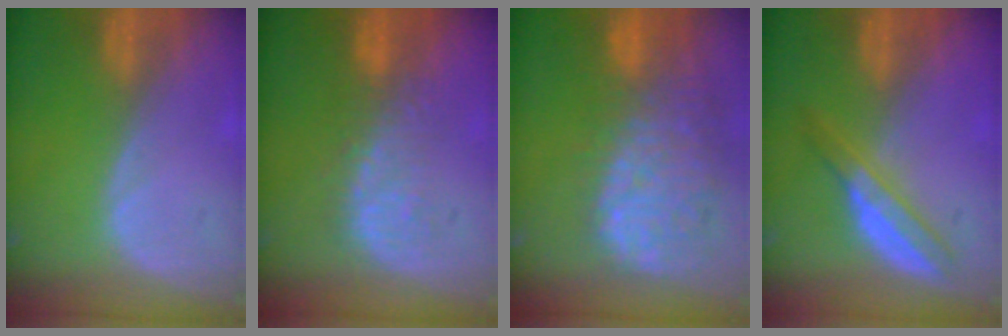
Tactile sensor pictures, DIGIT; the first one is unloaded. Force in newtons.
{"total": 6.0, "press": 5.8, "slide": 1.4}
{"total": 12.9, "press": 11.2, "slide": 6.5}
{"total": 5.5, "press": 5.0, "slide": 2.2}